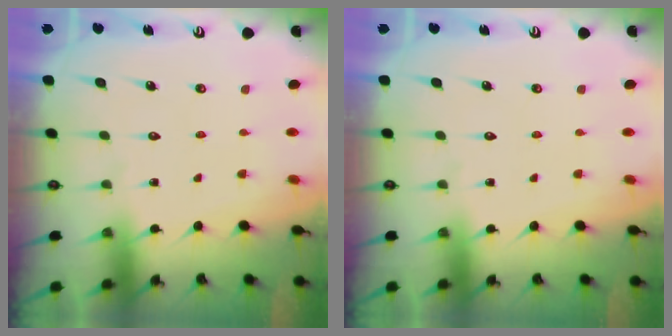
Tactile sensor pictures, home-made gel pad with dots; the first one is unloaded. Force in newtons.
{"total": 0.0}